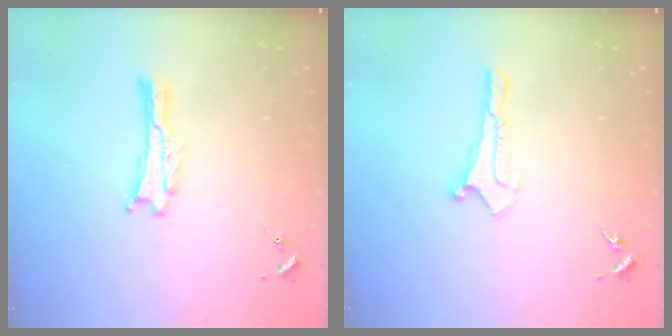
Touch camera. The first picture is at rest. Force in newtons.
{"total": 0.0}